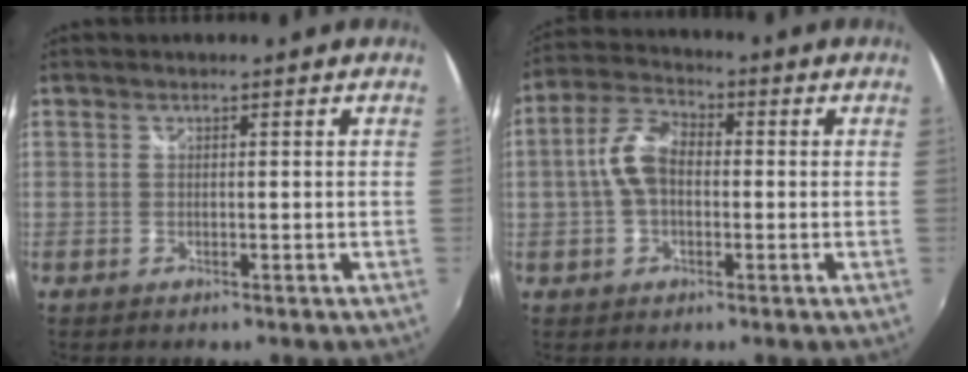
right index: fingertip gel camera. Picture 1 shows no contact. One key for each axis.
{"total": 7.9, "fx": -0.4, "fy": 4.9, "fz": 6.2, "tx": -0.132, "ty": 0.022, "tz": -0.008}